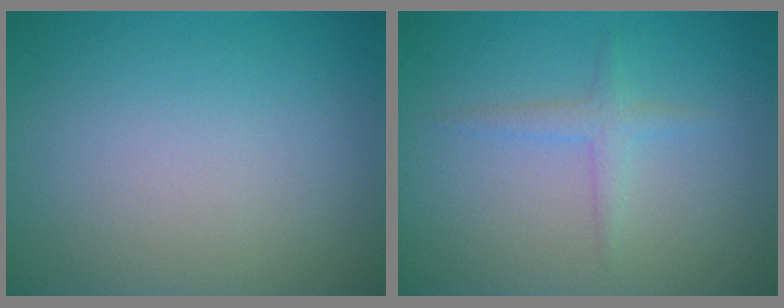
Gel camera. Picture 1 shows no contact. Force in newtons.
{"total": 1.5, "press": 1.5, "slide": 0.1}